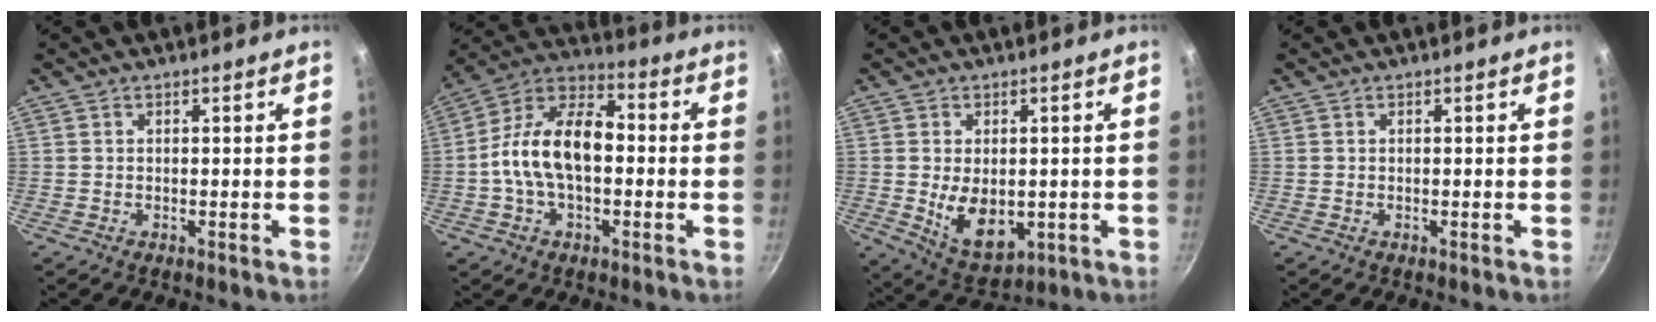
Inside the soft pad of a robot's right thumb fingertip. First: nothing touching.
{"total": 15.5, "force": [-1.2, 9.1, 12.5], "torque": [-0.198, 0.046, -0.041]}
{"total": 9.4, "force": [-0.6, 5.8, 7.3], "torque": [-0.107, -0.017, 0.012]}
{"total": 0.0}